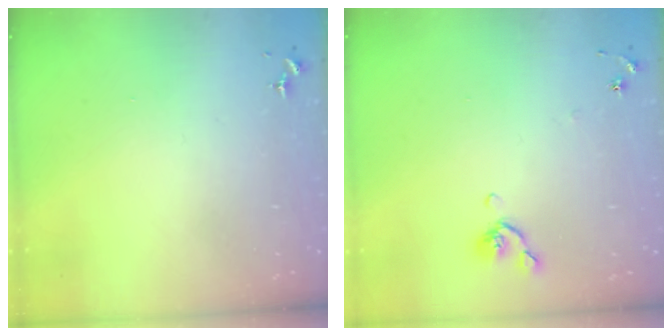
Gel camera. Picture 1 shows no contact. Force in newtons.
{"total": 5.7, "press": 5.6, "slide": 1.1}